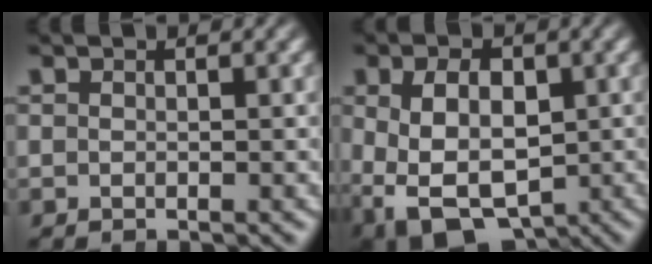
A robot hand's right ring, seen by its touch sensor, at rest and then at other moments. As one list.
[{"total": 9.6, "force": [-4.1, 6.9, 5.3], "torque": [-0.123, -0.063, -0.042]}]